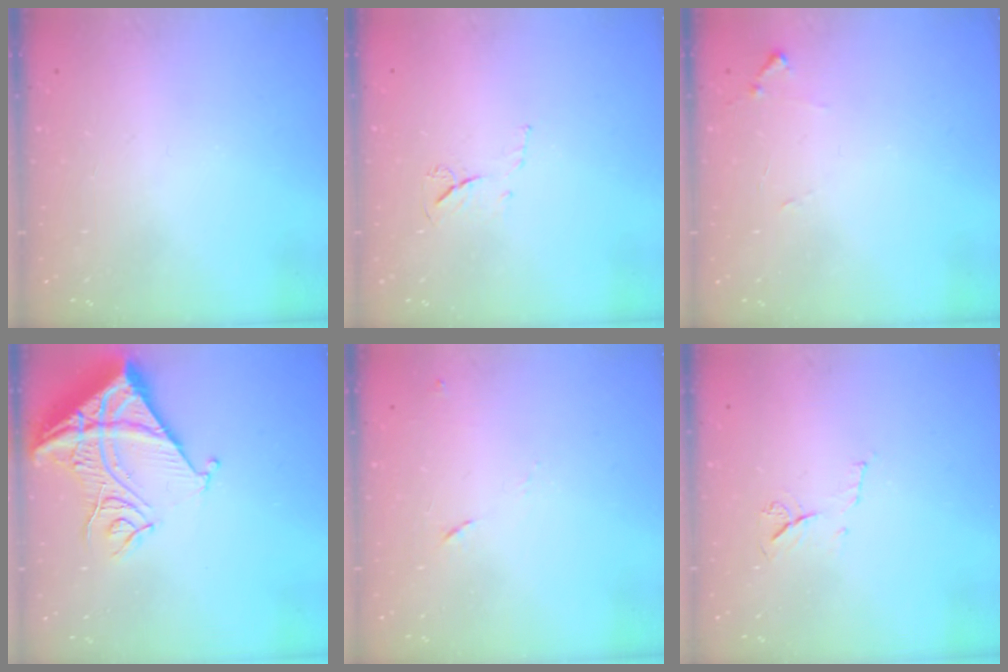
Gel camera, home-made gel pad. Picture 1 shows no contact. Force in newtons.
{"total": 4.7, "press": 4.6, "slide": 0.8}
{"total": 5.8, "press": 5.7, "slide": 0.4}
{"total": 16.8, "press": 16.6, "slide": 2.1}
{"total": 7.4, "press": 7.4, "slide": 0.7}
{"total": 6.5, "press": 6.5, "slide": 0.8}